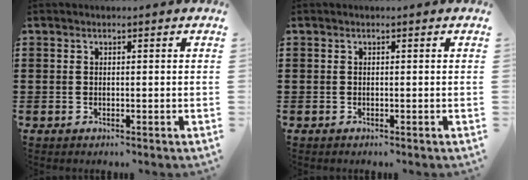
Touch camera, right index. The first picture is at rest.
{"total": 0.0}